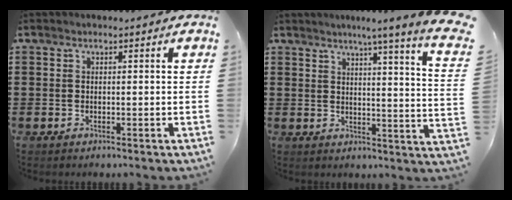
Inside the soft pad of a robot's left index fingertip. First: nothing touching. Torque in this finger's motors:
{"motor_torque": [1.13, -1.01, 0.64, 0.15]}